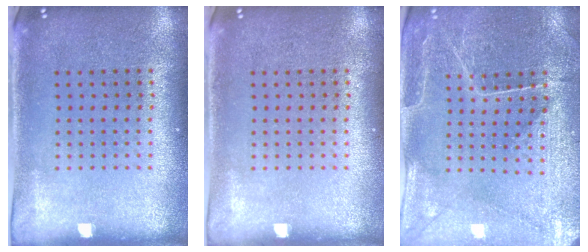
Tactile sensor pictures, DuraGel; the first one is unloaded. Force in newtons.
{"total": 0.0}
{"total": 1.1, "press": 1.0, "slide": 0.4}